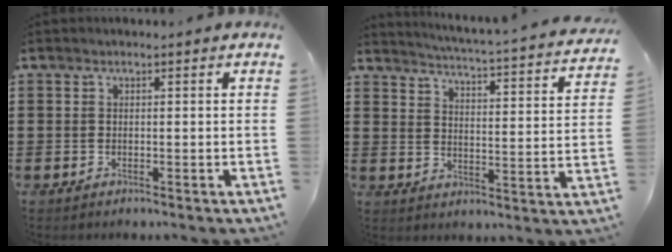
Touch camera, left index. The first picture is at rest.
{"total": 3.3, "force": [3.0, -0.6, 1.0], "torque": [-0.040, -0.035, 0.041]}